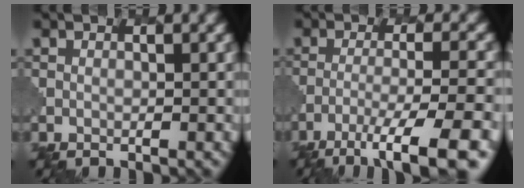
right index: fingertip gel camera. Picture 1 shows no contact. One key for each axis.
{"total": 8.4, "fx": -5.5, "fy": 1.6, "fz": 6.1, "tx": -0.092, "ty": 0.000, "tz": -0.086}